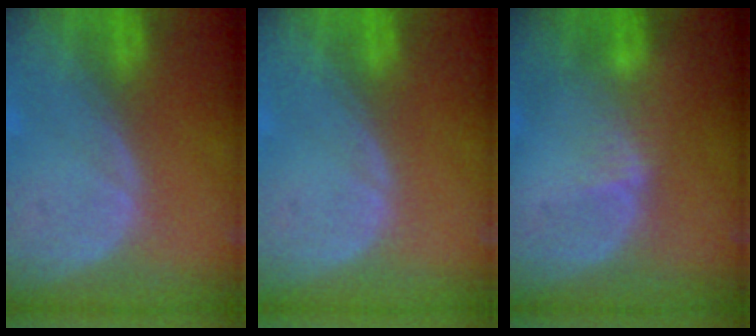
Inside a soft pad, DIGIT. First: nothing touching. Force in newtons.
{"total": 0.0}
{"total": 1.9, "press": 1.9, "slide": 0.2}